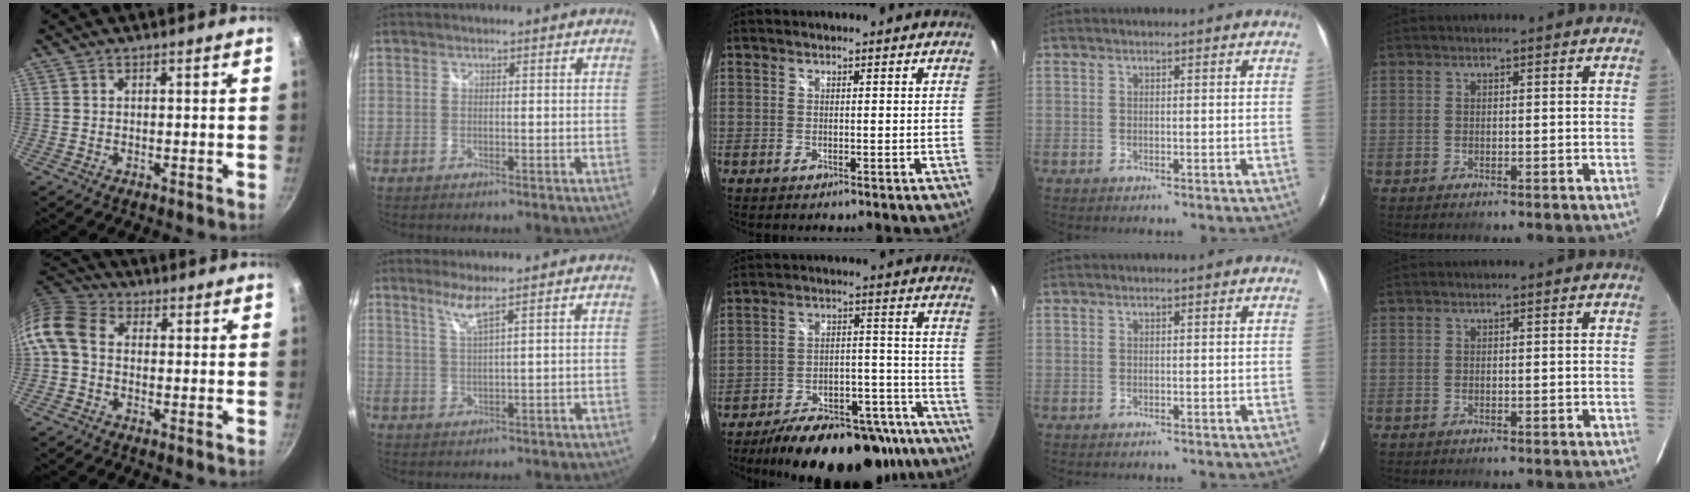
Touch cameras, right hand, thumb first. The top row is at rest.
{"thumb": {"total": 9.5, "force": [-0.7, 6.8, 6.6], "torque": [-0.140, 0.033, -0.033]}, "index": {"total": 3.4, "force": [2.4, -0.6, 2.3], "torque": [-0.050, -0.006, 0.049]}, "middle": {"total": 24.0, "force": [-19.0, 9.3, 11.2], "torque": [-0.176, 0.019, -0.240]}}